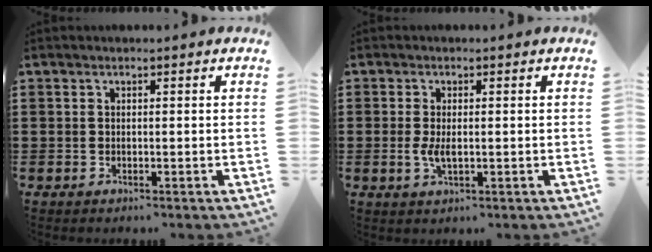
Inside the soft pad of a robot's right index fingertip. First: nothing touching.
{"total": 2.8, "force": [-0.2, 1.1, 2.6], "torque": [-0.055, -0.002, -0.007]}